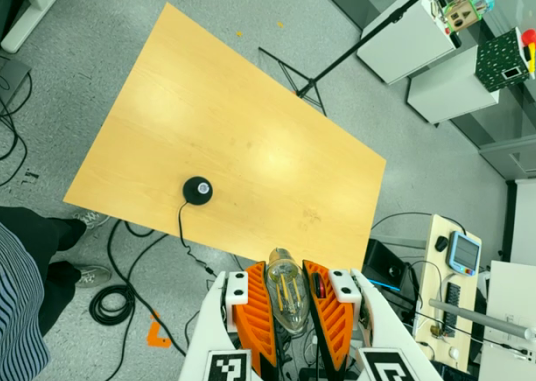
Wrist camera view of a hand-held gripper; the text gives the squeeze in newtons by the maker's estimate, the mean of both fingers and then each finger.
{"total": 21.2, "left": 23.8, "right": 18.7}